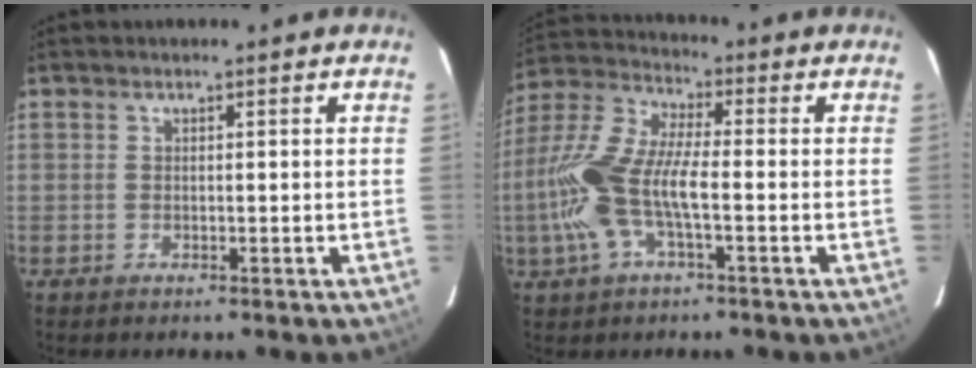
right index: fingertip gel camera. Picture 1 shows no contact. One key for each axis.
{"total": 13.9, "fx": -2.9, "fy": 4.4, "fz": 12.9, "tx": -0.281, "ty": 0.003, "tz": -0.060}